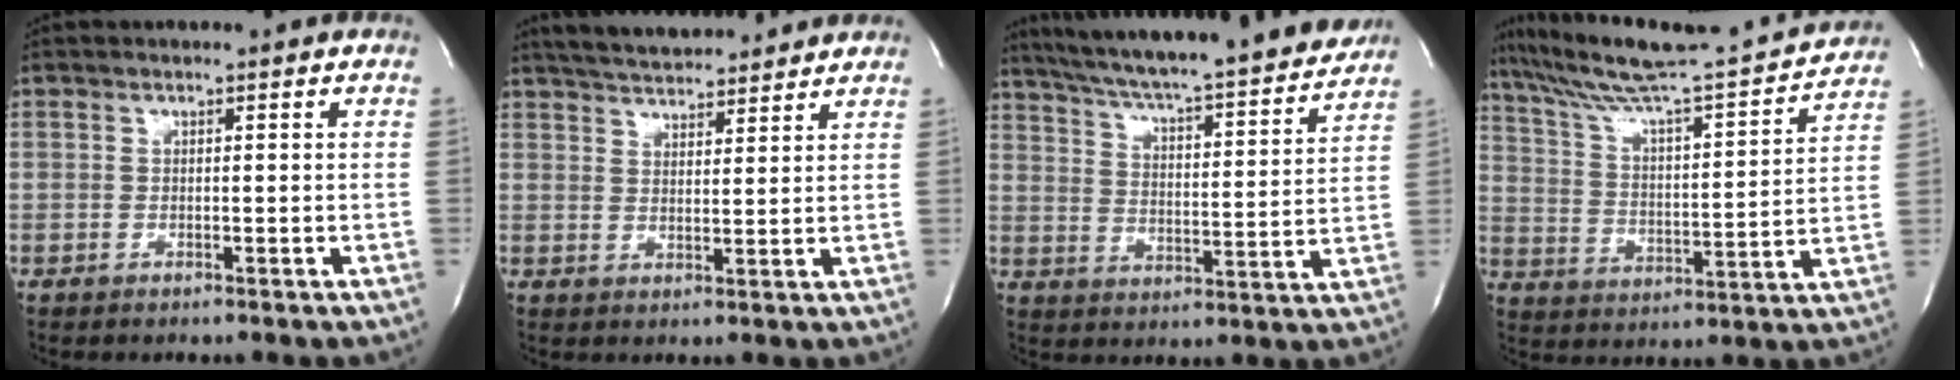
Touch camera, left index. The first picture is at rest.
{"total": 12.2, "force": [11.2, 2.3, 4.3], "torque": [-0.073, 0.019, 0.166]}
{"total": 23.2, "force": [21.0, 1.6, 9.9], "torque": [-0.166, -0.028, 0.289]}
{"total": 19.7, "force": [18.1, -0.3, 7.9], "torque": [-0.140, -0.023, 0.267]}